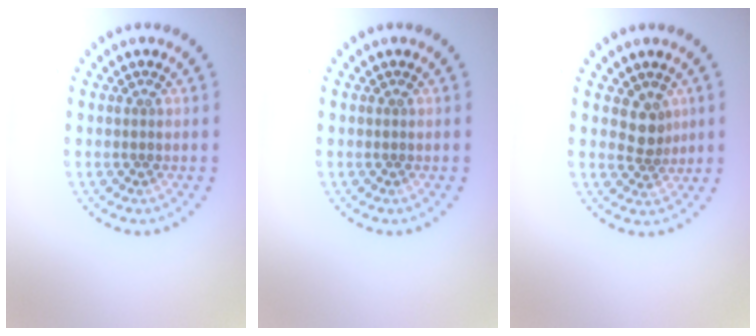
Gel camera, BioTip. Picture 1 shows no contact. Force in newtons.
{"total": 0.0}
{"total": 2.0, "press": 1.7, "slide": 1.1}